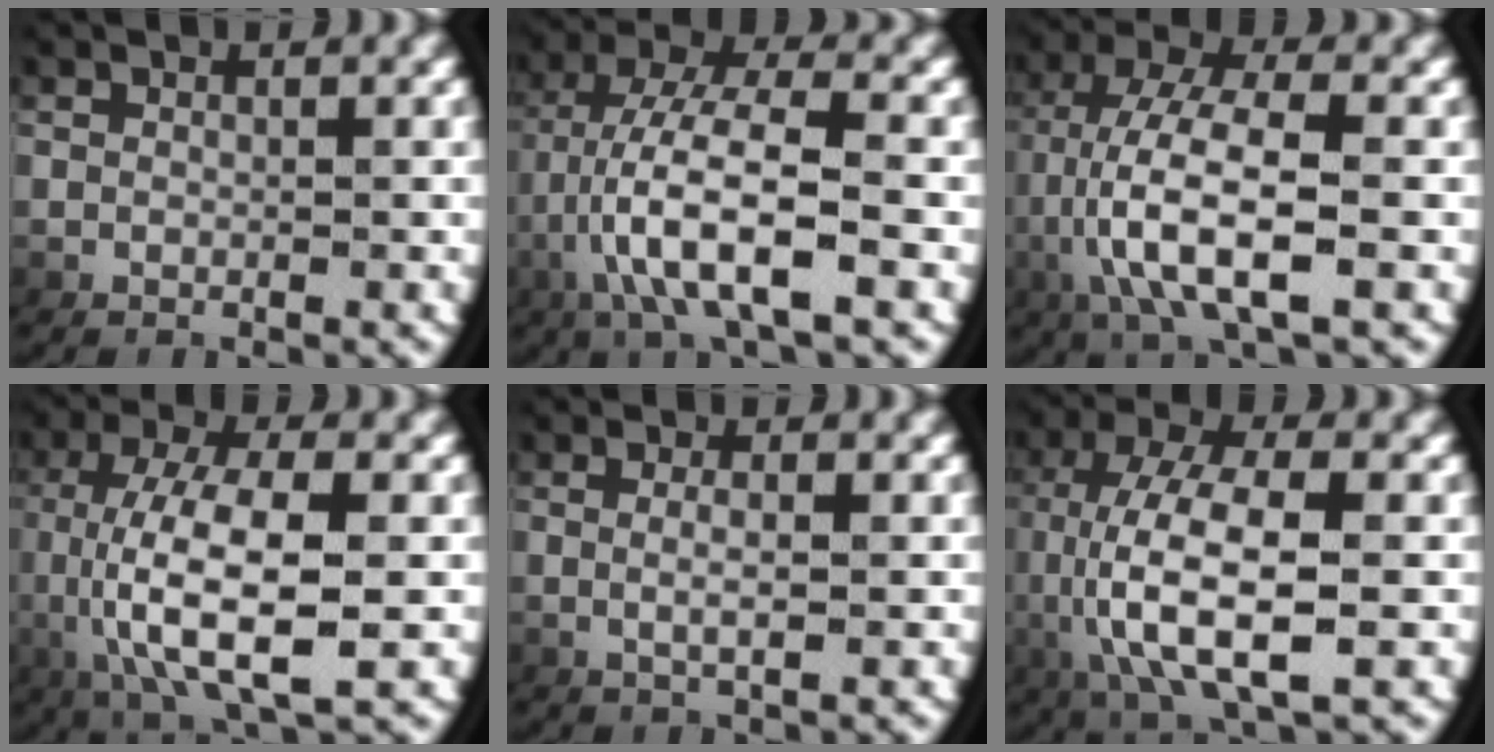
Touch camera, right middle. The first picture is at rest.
{"total": 6.9, "force": [-0.8, 2.5, 6.4], "torque": [-0.144, -0.016, 0.000]}
{"total": 7.3, "force": [-0.7, 2.9, 6.7], "torque": [-0.158, -0.018, 0.004]}
{"total": 8.5, "force": [-0.6, 3.4, 7.7], "torque": [-0.172, -0.025, 0.014]}
{"total": 1.7, "force": [0.0, 0.2, 1.7], "torque": [-0.041, -0.006, 0.005]}
{"total": 8.1, "force": [-0.5, 3.5, 7.4], "torque": [-0.170, -0.019, 0.011]}